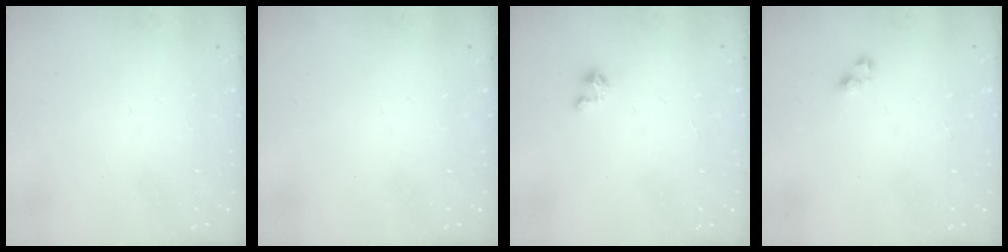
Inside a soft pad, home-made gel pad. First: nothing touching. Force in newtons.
{"total": 0.0}
{"total": 3.1, "press": 3.1, "slide": 0.3}
{"total": 3.8, "press": 3.7, "slide": 0.6}